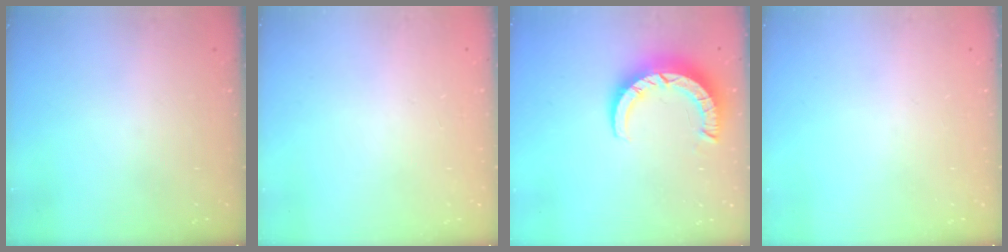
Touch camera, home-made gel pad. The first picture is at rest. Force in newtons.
{"total": 2.6, "press": 2.6, "slide": 0.2}
{"total": 8.9, "press": 8.8, "slide": 1.1}
{"total": 0.0}